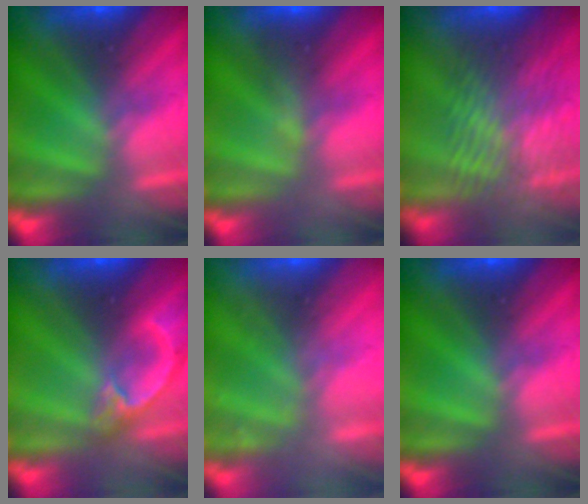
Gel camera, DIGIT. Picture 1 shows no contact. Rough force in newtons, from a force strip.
{"total": 5.3}
{"total": 3.7}
{"total": 5.0}
{"total": 2.3}
{"total": 0.0}